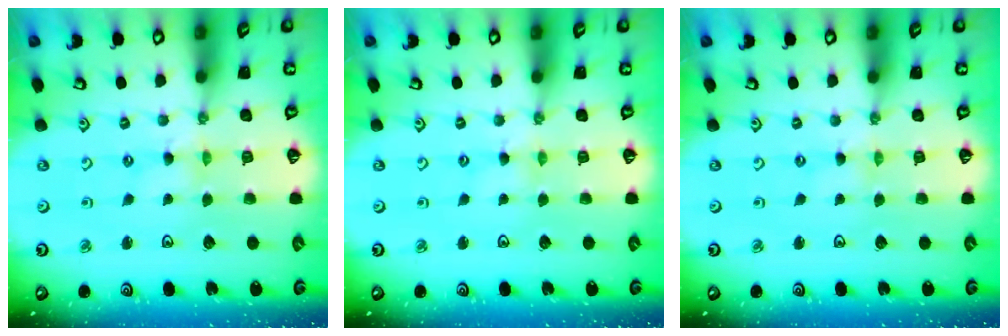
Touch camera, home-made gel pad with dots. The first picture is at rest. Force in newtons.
{"total": 2.2, "press": 2.2, "slide": 0.4}
{"total": 0.0}